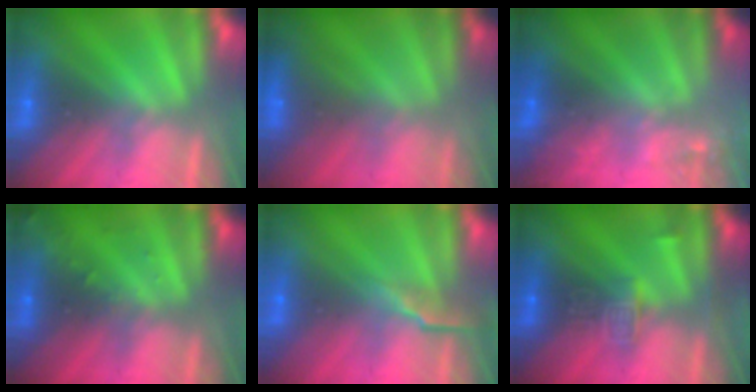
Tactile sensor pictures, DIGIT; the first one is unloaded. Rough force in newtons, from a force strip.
{"total": 2.8}
{"total": 2.2}
{"total": 2.7}
{"total": 2.6}
{"total": 2.9}